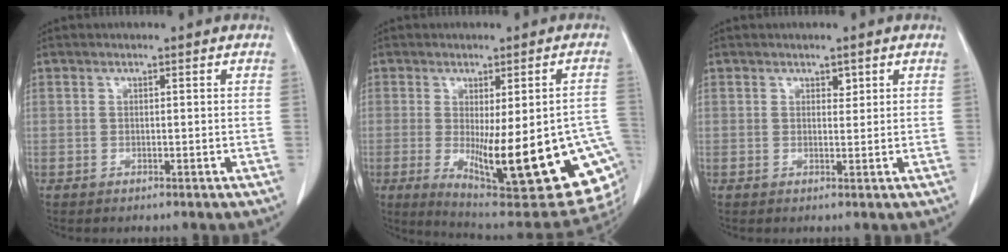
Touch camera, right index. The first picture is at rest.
{"total": 23.5, "force": [-6.5, 5.5, 21.9], "torque": [-0.214, -0.020, -0.074]}
{"total": 1.1, "force": [0.7, 0.6, 0.6], "torque": [-0.005, -0.003, 0.009]}